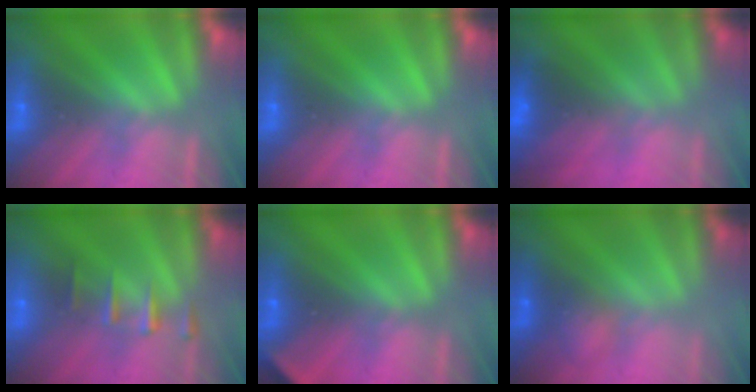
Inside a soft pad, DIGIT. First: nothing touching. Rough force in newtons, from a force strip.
{"total": 0.0}
{"total": 2.3}
{"total": 2.3}
{"total": 2.1}
{"total": 2.8}